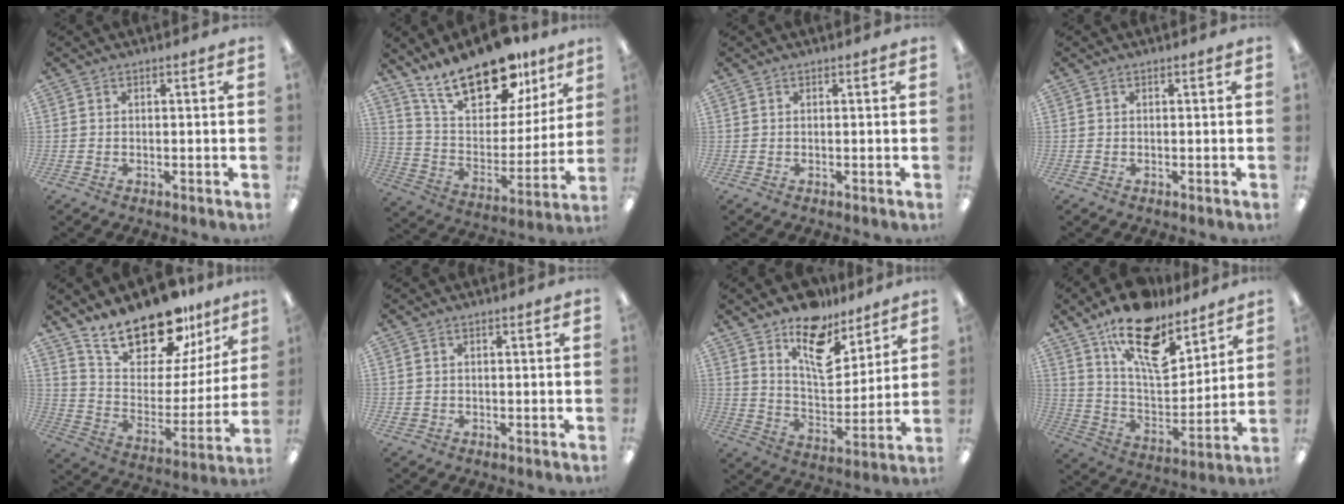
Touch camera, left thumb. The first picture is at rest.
{"total": 22.0, "force": [16.2, 9.4, 11.5], "torque": [-0.196, -0.098, 0.284]}
{"total": 0.0}
{"total": 0.0}
{"total": 20.3, "force": [16.3, 8.0, 8.9], "torque": [-0.150, -0.116, 0.287]}
{"total": 0.9, "force": [-0.2, 0.8, 0.3], "torque": [-0.006, 0.001, -0.006]}
{"total": 14.3, "force": [10.4, 7.1, 6.9], "torque": [-0.097, -0.069, 0.184]}
{"total": 18.5, "force": [12.8, 8.0, 10.7], "torque": [-0.175, -0.080, 0.222]}